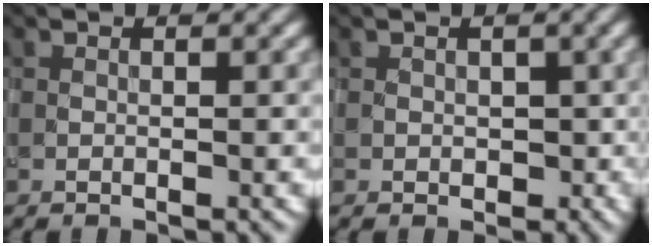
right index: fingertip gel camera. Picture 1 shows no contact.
{"total": 1.7, "force": [-0.1, 1.5, 0.7], "torque": [-0.010, -0.006, 0.001]}